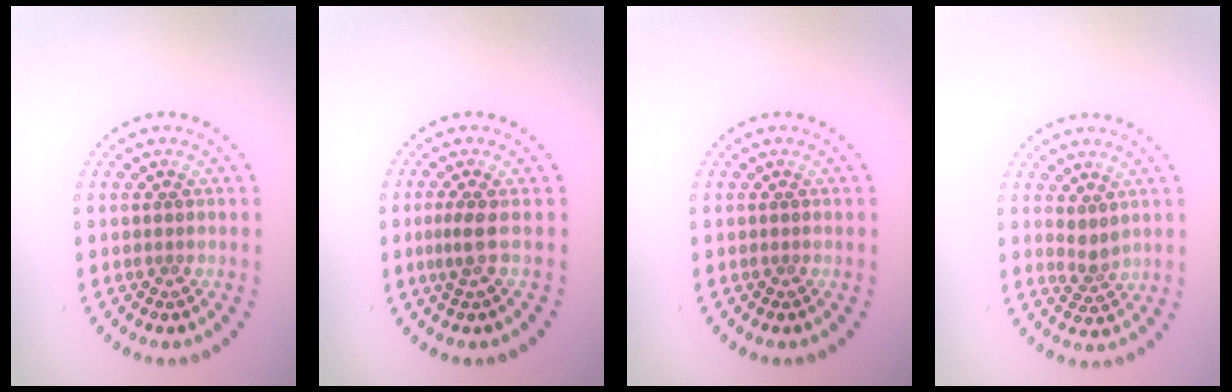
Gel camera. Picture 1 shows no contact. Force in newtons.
{"total": 1.6, "press": 1.1, "slide": 1.2}
{"total": 0.0}
{"total": 1.6, "press": 1.3, "slide": 1.0}